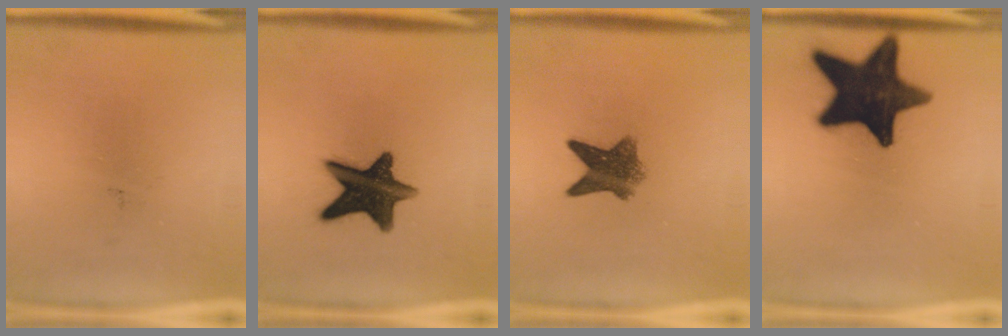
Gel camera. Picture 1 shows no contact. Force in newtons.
{"total": 14.3}
{"total": 6.5}
{"total": 18.7}